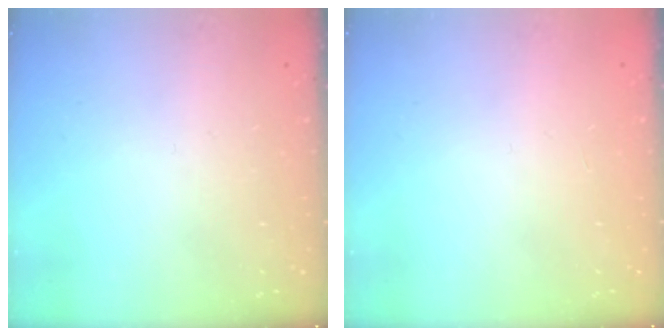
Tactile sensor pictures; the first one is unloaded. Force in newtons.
{"total": 0.0}